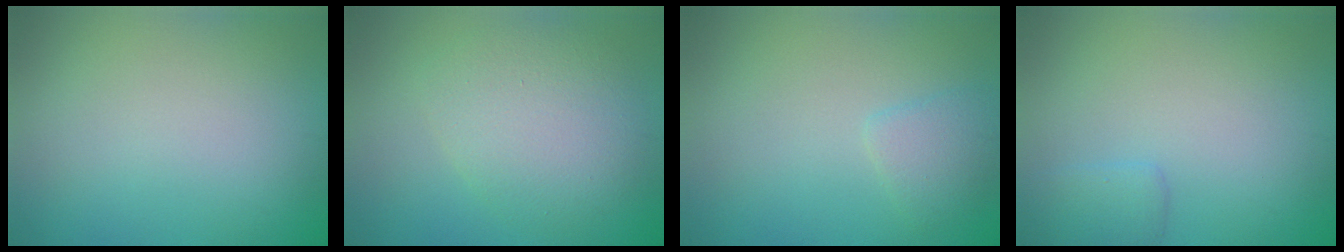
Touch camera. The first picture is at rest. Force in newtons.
{"total": 4.5, "press": 4.5, "slide": 0.3}
{"total": 1.7, "press": 1.7, "slide": 0.2}
{"total": 1.6, "press": 1.6, "slide": 0.1}